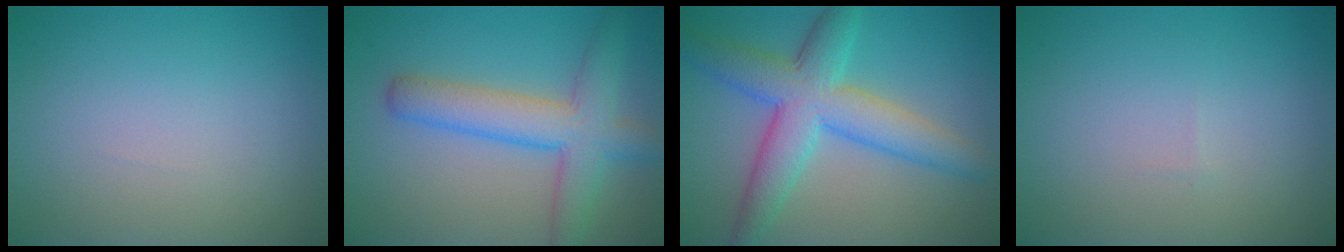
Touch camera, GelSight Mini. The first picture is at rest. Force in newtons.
{"total": 6.1, "press": 6.1, "slide": 0.2}
{"total": 7.5, "press": 7.5, "slide": 0.1}
{"total": 0.0}